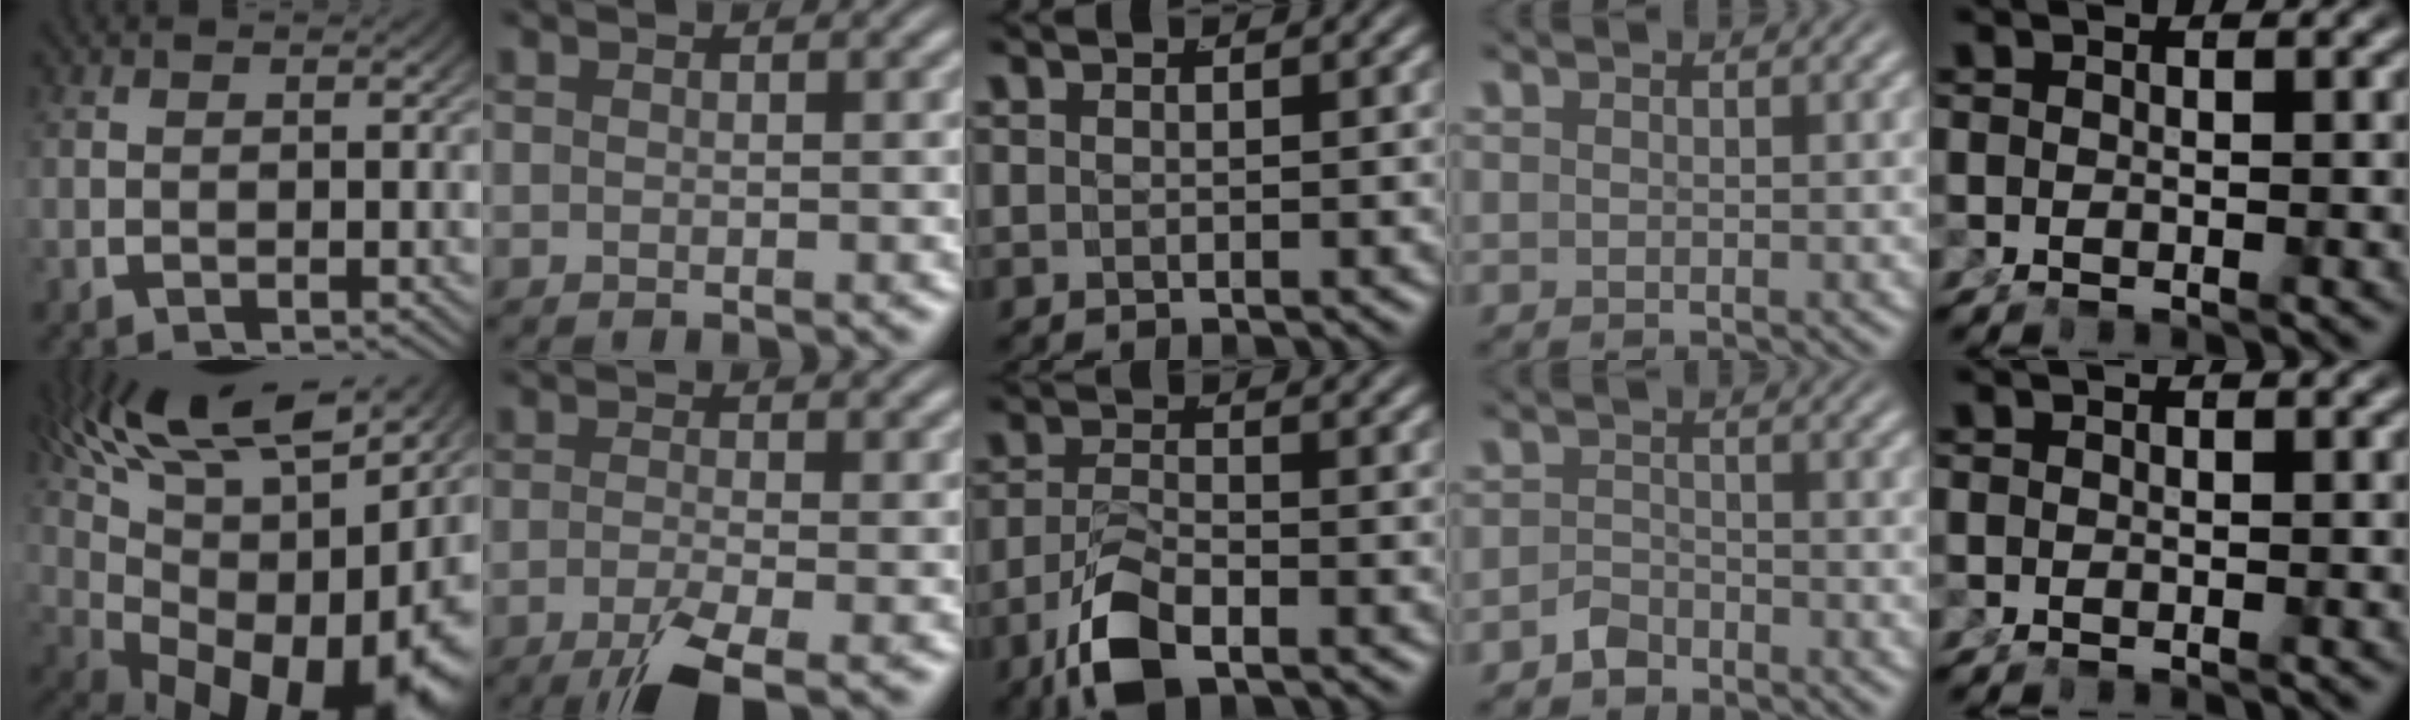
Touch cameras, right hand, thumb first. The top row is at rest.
{"thumb": {"total": 19.1, "force": [-0.1, 10.7, 15.9], "torque": [-0.268, -0.040, 0.027]}, "index": {"total": 4.4, "force": [-2.9, 1.0, 3.2], "torque": [-0.060, -0.020, -0.040]}, "middle": {"total": 5.1, "force": [-3.2, 1.9, 3.4], "torque": [-0.065, -0.012, -0.049]}, "ring": {"total": 2.3, "force": [-2.2, 0.7, 0.1], "torque": [-0.006, -0.009, -0.037]}}